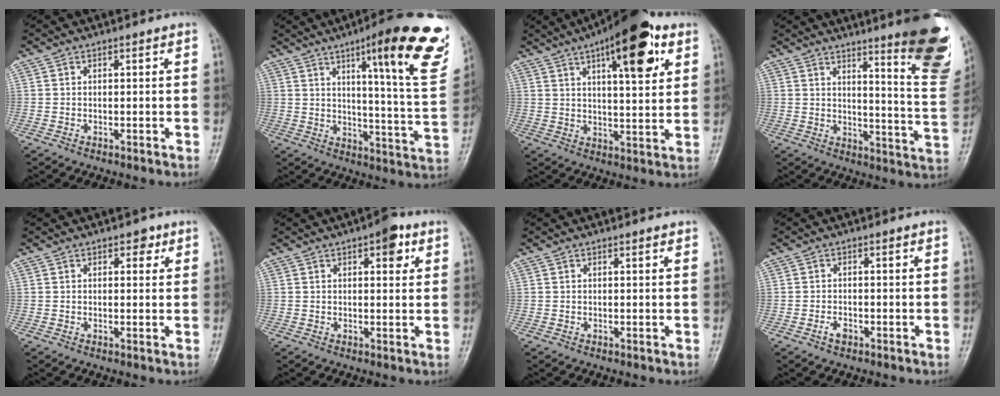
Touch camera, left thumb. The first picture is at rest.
{"total": 23.4, "force": [12.4, 3.7, 19.5], "torque": [-0.234, -0.053, 0.164]}
{"total": 16.7, "force": [8.1, 5.6, 13.5], "torque": [-0.168, -0.020, 0.114]}
{"total": 20.0, "force": [12.4, 3.1, 15.4], "torque": [-0.162, -0.084, 0.155]}
{"total": 2.4, "force": [1.2, 1.5, 1.4], "torque": [-0.001, -0.002, 0.013]}
{"total": 4.8, "force": [2.3, 2.2, 3.7], "torque": [-0.031, -0.003, 0.023]}
{"total": 0.6, "force": [0.4, 0.2, 0.4], "torque": [-0.007, -0.001, 0.004]}
{"total": 1.8, "force": [-1.1, 1.0, 1.0], "torque": [-0.017, 0.006, -0.020]}